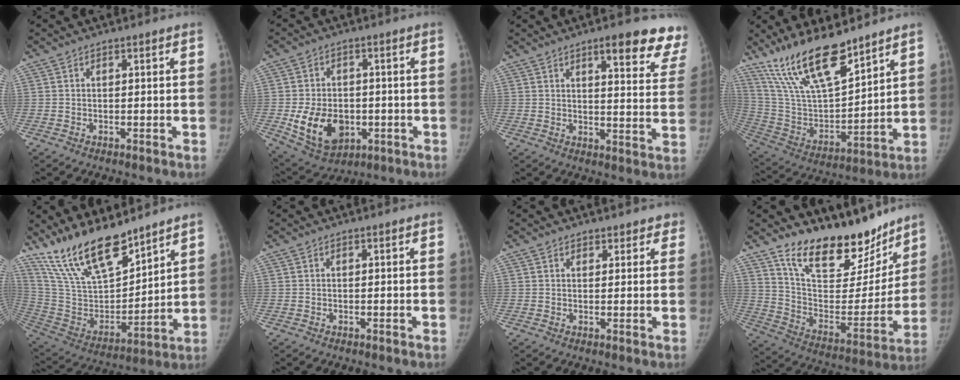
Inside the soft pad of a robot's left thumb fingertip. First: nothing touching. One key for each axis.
{"total": 12.4, "fx": -2.7, "fy": 9.0, "fz": 8.0, "tx": -0.109, "ty": 0.001, "tz": -0.024}
{"total": 15.2, "fx": 11.3, "fy": 4.0, "fz": 9.3, "tx": -0.066, "ty": -0.051, "tz": 0.124}
{"total": 18.1, "fx": 13.7, "fy": 4.7, "fz": 10.8, "tx": -0.172, "ty": -0.068, "tz": 0.268}
{"total": 18.9, "fx": 15.2, "fy": 5.7, "fz": 9.6, "tx": -0.137, "ty": -0.080, "tz": 0.295}
{"total": 0.0}
{"total": 2.7, "fx": 2.2, "fy": 1.6, "fz": 0.1, "tx": 0.036, "ty": -0.007, "tz": 0.019}
{"total": 23.3, "fx": 18.0, "fy": 9.8, "fz": 11.0, "tx": -0.117, "ty": -0.108, "tz": 0.292}